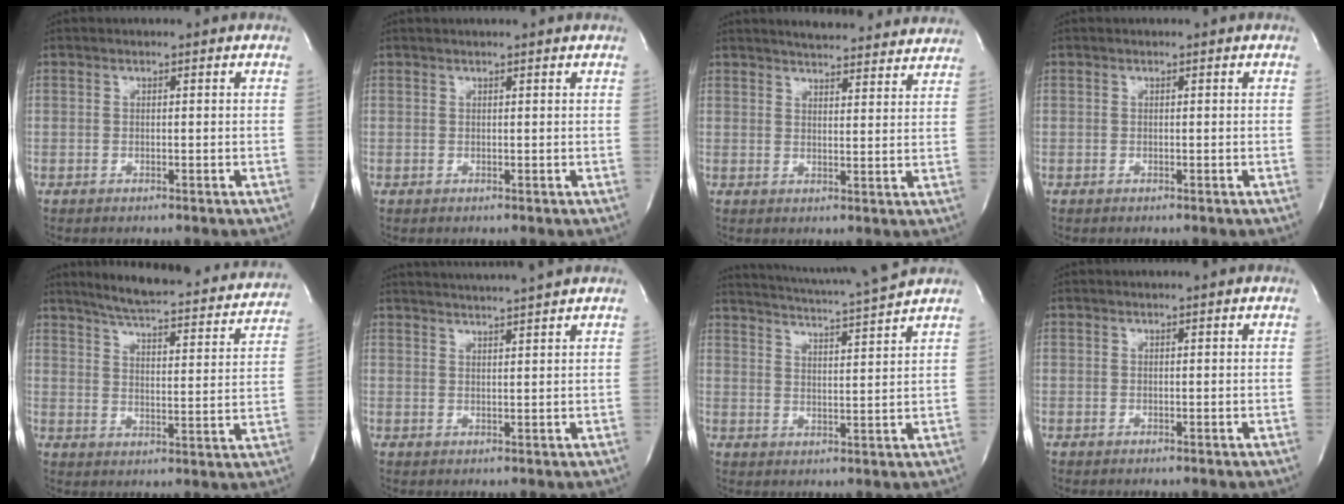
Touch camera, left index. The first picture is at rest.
{"total": 3.0, "force": [2.7, -0.3, 1.1], "torque": [-0.016, 0.018, 0.033]}
{"total": 16.4, "force": [15.4, 2.6, 5.1], "torque": [-0.061, 0.005, 0.185]}
{"total": 0.0}
{"total": 24.3, "force": [21.9, 3.6, 9.8], "torque": [-0.144, -0.036, 0.269]}
{"total": 8.2, "force": [7.5, -1.7, 2.7], "torque": [-0.046, 0.005, 0.107]}
{"total": 12.2, "force": [11.4, -1.9, 3.9], "torque": [-0.080, -0.029, 0.167]}
{"total": 0.8, "force": [0.7, -0.2, 0.3], "torque": [-0.007, -0.001, 0.014]}